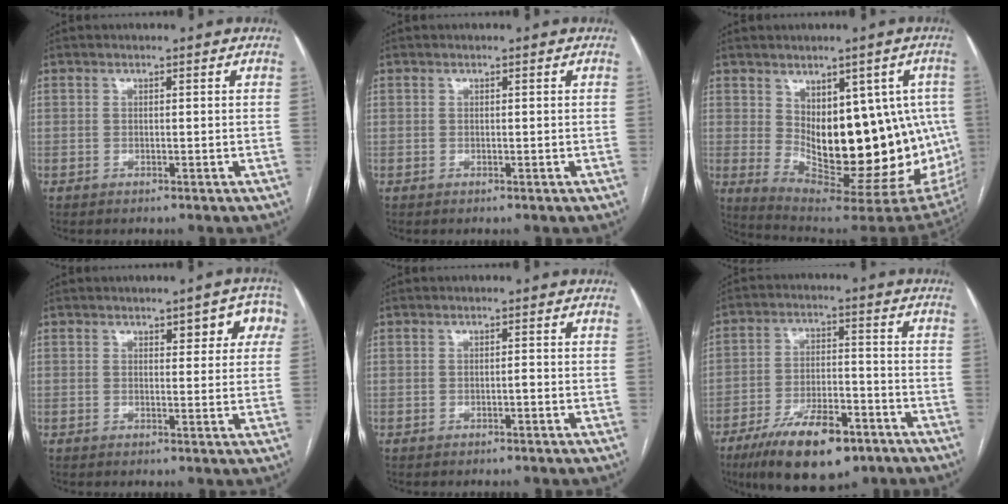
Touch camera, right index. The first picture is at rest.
{"total": 0.0}
{"total": 20.7, "force": [-0.1, 8.9, 18.6], "torque": [-0.194, 0.005, 0.031]}
{"total": 5.8, "force": [2.5, 2.2, 4.7], "torque": [-0.039, 0.015, 0.025]}
{"total": 0.6, "force": [-0.3, 0.1, 0.5], "torque": [-0.008, 0.002, -0.006]}
{"total": 14.1, "force": [-9.0, 5.1, 9.5], "torque": [-0.163, -0.004, -0.147]}